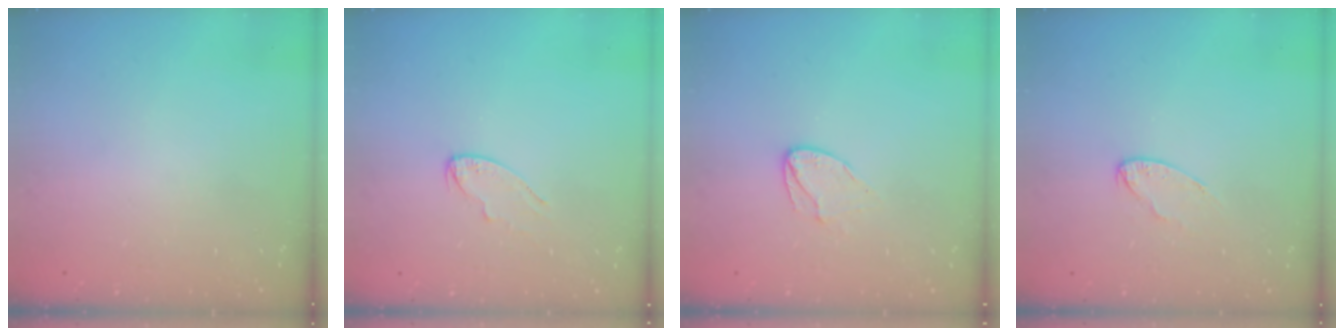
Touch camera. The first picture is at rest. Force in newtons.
{"total": 4.2, "press": 4.2, "slide": 0.5}
{"total": 6.8, "press": 6.8, "slide": 0.6}
{"total": 5.8, "press": 5.8, "slide": 0.5}